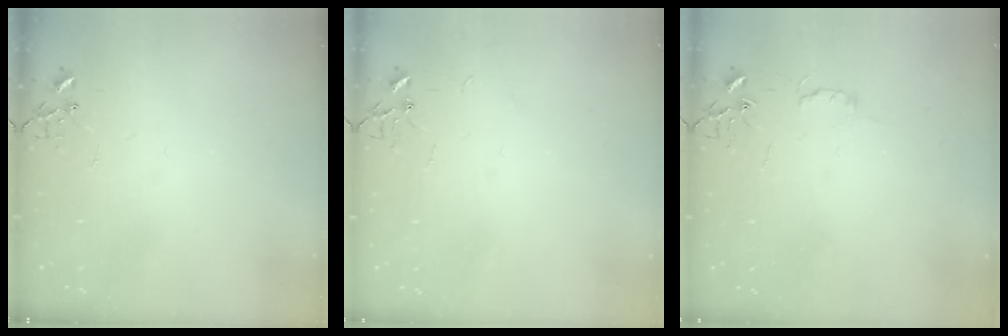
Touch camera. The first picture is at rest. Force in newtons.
{"total": 2.4, "press": 2.4, "slide": 0.3}
{"total": 4.4, "press": 4.4, "slide": 0.6}